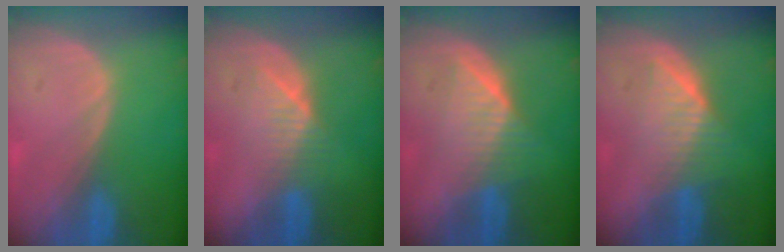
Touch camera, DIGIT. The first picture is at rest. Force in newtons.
{"total": 4.5, "press": 4.4, "slide": 1.0}
{"total": 6.5, "press": 6.2, "slide": 1.8}
{"total": 6.4, "press": 6.0, "slide": 2.2}